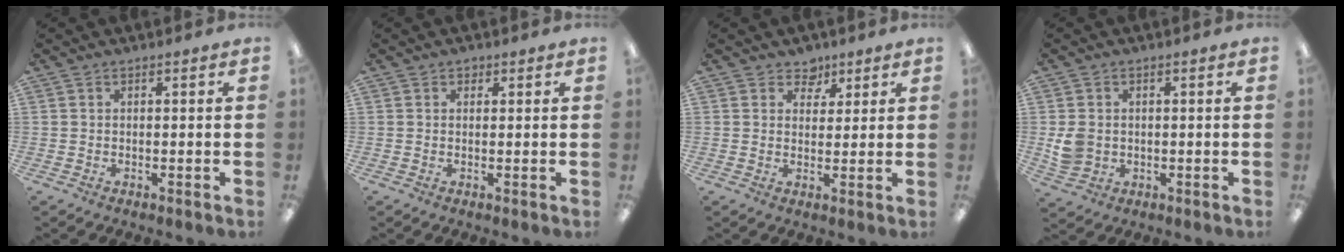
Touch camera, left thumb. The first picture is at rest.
{"total": 1.1, "force": [0.7, 0.7, 0.3], "torque": [0.002, -0.001, 0.012]}
{"total": 4.4, "force": [3.1, 3.1, 0.6], "torque": [-0.002, -0.015, 0.053]}
{"total": 5.0, "force": [0.3, 4.4, 2.4], "torque": [-0.044, 0.005, 0.009]}